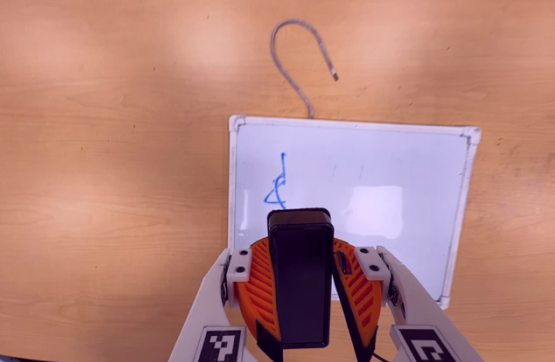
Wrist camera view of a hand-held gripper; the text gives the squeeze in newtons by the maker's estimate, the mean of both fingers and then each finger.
{"total": 9.5, "left": 9.5, "right": 9.5}